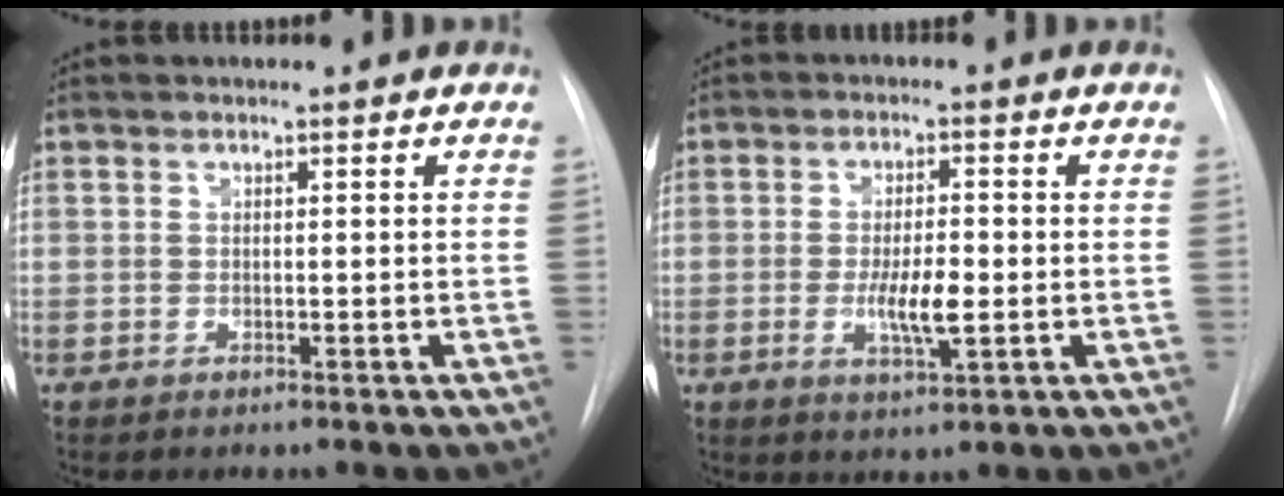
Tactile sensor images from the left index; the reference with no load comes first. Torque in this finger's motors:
{"motor_torque": [0.86, -0.02, 0.18, 0.12]}